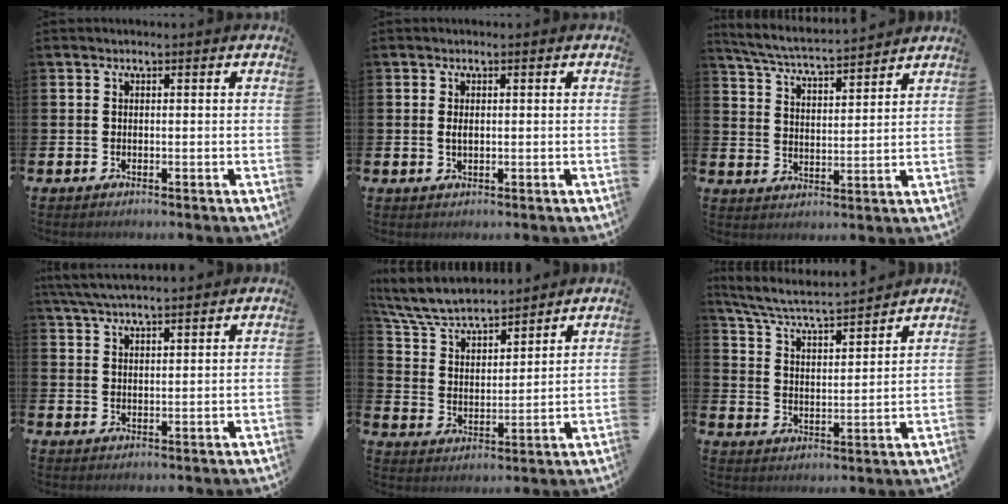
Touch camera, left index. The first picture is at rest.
{"total": 0.9, "force": [0.1, 0.5, 0.8], "torque": [-0.006, 0.001, -0.001]}
{"total": 5.2, "force": [5.1, 0.1, 1.1], "torque": [-0.046, -0.036, 0.088]}
{"total": 4.7, "force": [4.4, 0.4, 1.5], "torque": [-0.039, -0.015, 0.080]}
{"total": 7.3, "force": [6.9, 1.4, 2.0], "torque": [-0.074, -0.043, 0.121]}
{"total": 5.6, "force": [5.3, 0.3, 1.7], "torque": [-0.063, -0.041, 0.087]}